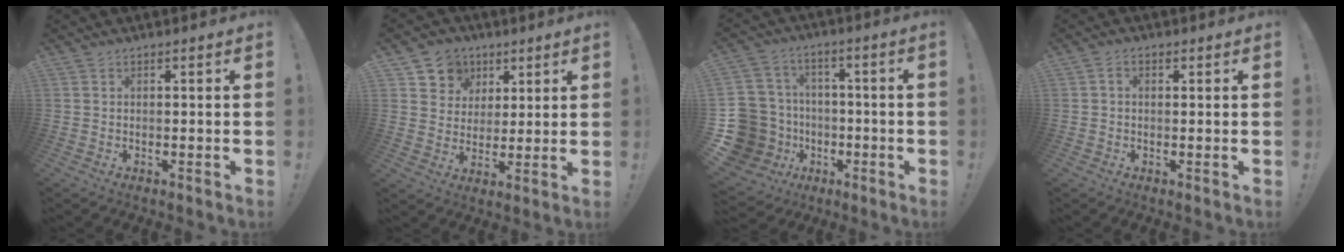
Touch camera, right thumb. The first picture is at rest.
{"total": 8.5, "force": [3.8, 7.4, 1.5], "torque": [-0.028, -0.025, 0.080]}
{"total": 16.2, "force": [-3.8, 14.6, 6.0], "torque": [-0.133, 0.024, -0.030]}
{"total": 1.7, "force": [0.3, 1.2, 1.2], "torque": [-0.015, 0.001, 0.004]}